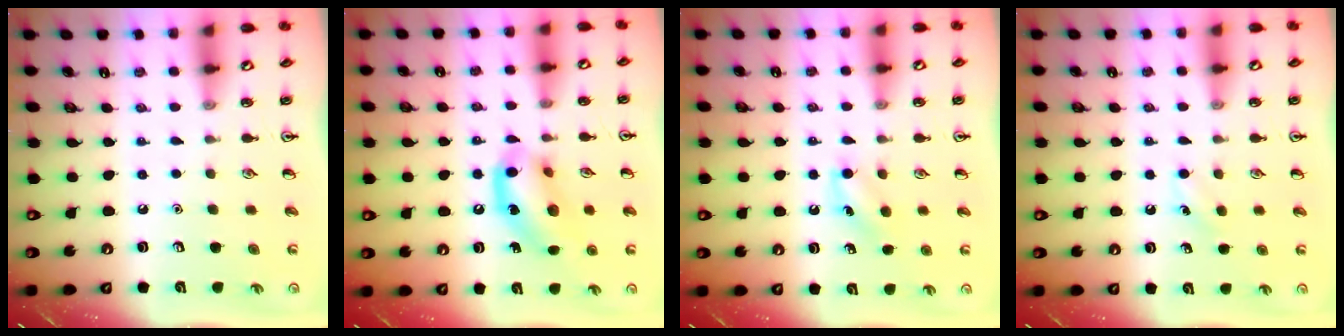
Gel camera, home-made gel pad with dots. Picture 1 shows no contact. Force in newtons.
{"total": 13.2, "press": 12.9, "slide": 2.8}
{"total": 6.4, "press": 6.2, "slide": 1.7}
{"total": 4.8, "press": 4.5, "slide": 1.5}